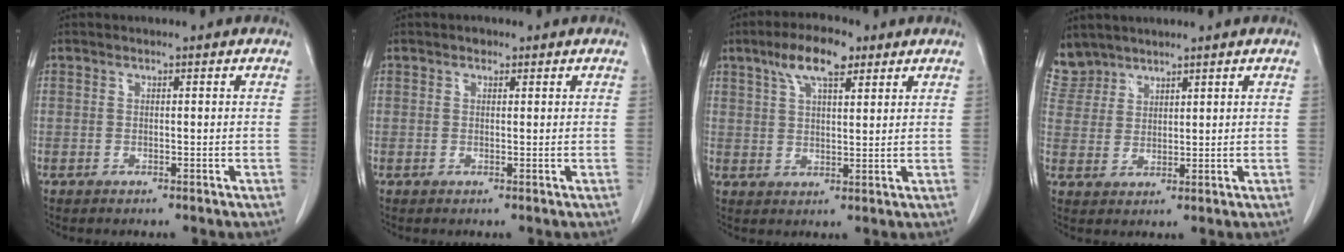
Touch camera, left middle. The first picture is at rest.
{"total": 0.8, "force": [0.5, 0.6, 0.3], "torque": [-0.005, 0.002, 0.005]}
{"total": 7.6, "force": [4.6, 2.4, 5.6], "torque": [-0.108, 0.015, 0.079]}
{"total": 5.1, "force": [4.6, 2.1, -0.4], "torque": [0.009, 0.006, 0.101]}